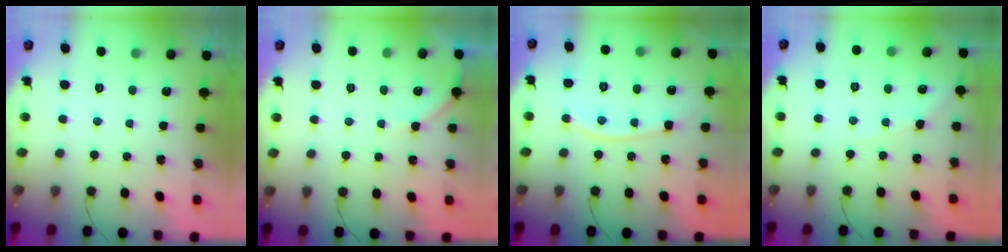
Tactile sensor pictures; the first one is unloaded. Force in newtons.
{"total": 3.9, "press": 3.8, "slide": 0.6}
{"total": 8.9, "press": 8.9, "slide": 1.0}
{"total": 5.3, "press": 5.3, "slide": 0.7}